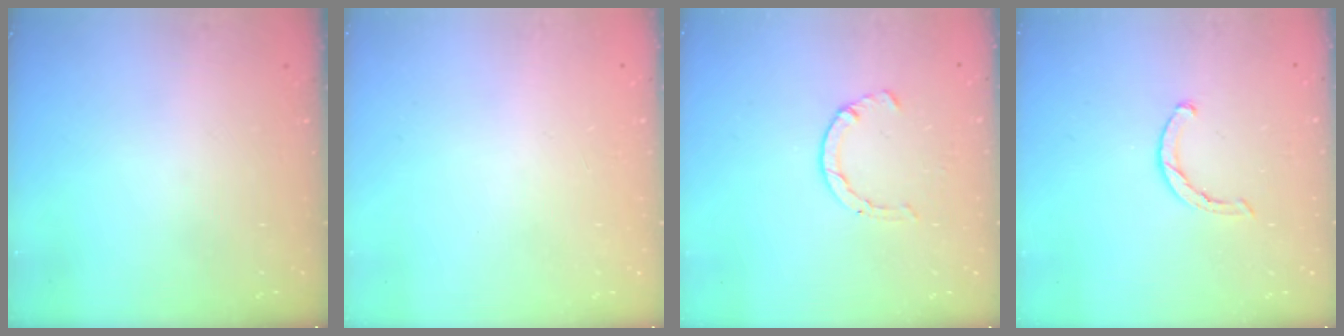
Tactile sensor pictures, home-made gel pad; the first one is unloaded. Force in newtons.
{"total": 2.6, "press": 2.6, "slide": 0.2}
{"total": 2.1, "press": 2.1, "slide": 0.5}
{"total": 1.8, "press": 1.8, "slide": 0.3}